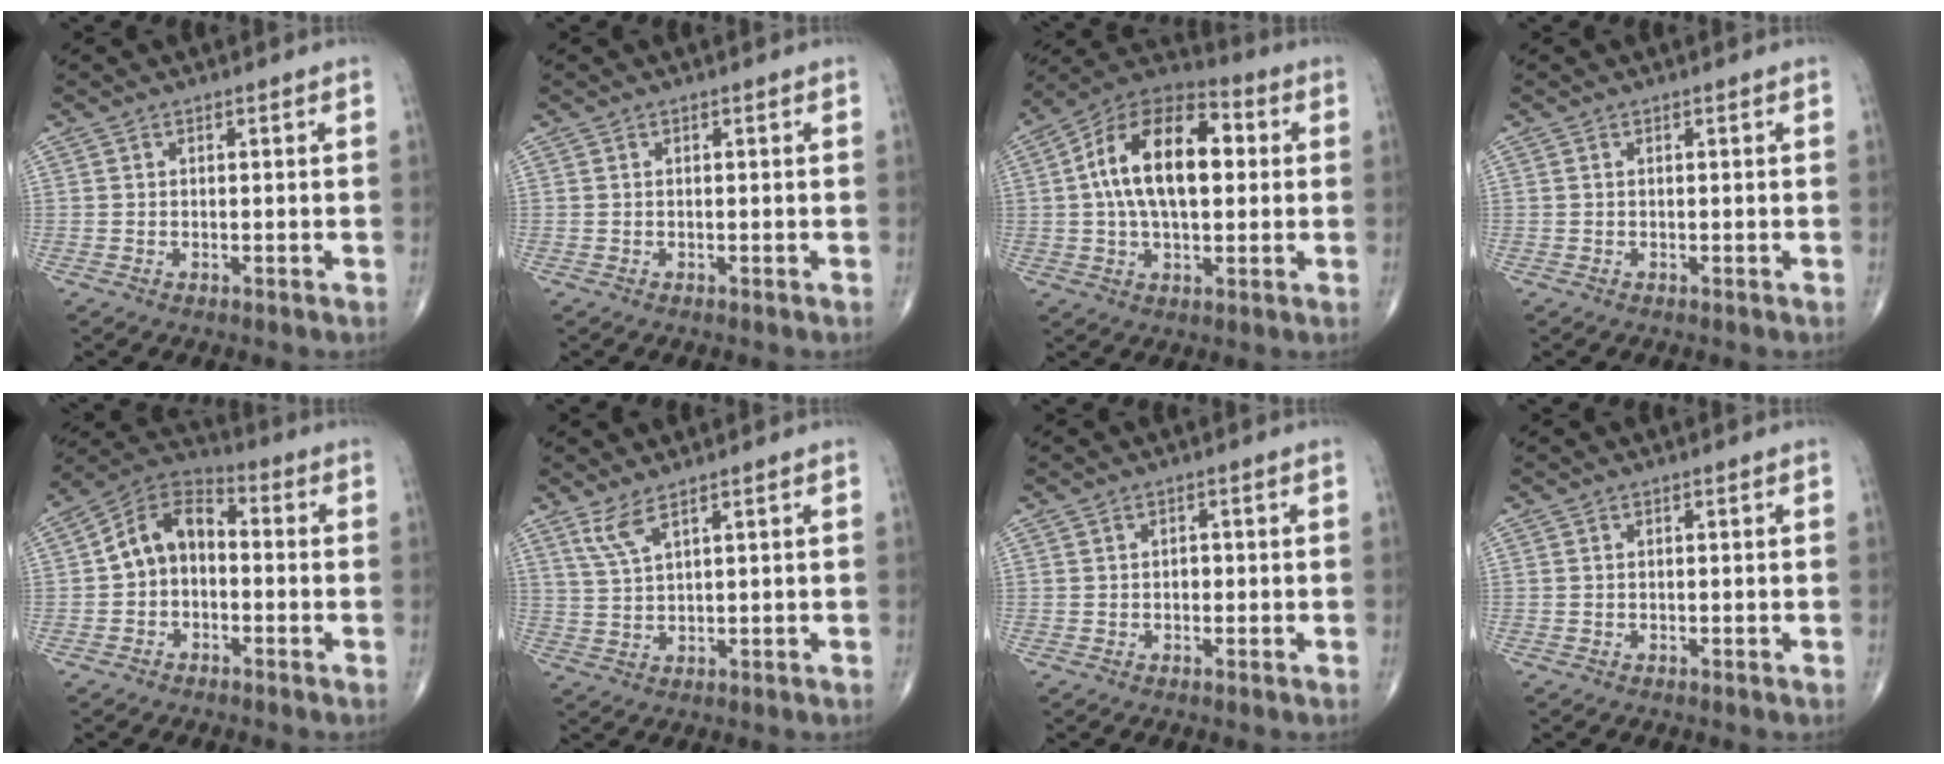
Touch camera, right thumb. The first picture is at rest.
{"total": 0.0}
{"total": 18.3, "force": [2.3, 9.9, 15.2], "torque": [-0.244, 0.028, 0.028]}
{"total": 0.0}
{"total": 9.5, "force": [-0.6, 6.8, 6.7], "torque": [-0.098, 0.039, -0.032]}
{"total": 4.0, "force": [2.8, 0.6, 2.8], "torque": [-0.069, -0.016, 0.065]}
{"total": 1.1, "force": [-0.1, 0.8, 0.7], "torque": [-0.006, 0.002, -0.003]}
{"total": 0.0}